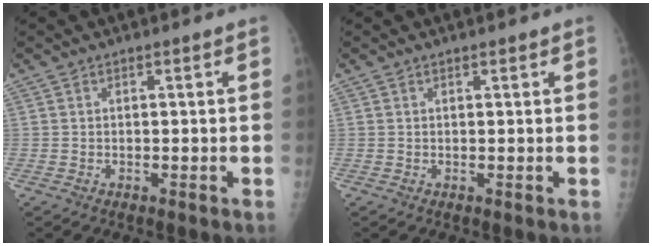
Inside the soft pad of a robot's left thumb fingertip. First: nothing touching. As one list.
[{"total": 1.0, "force": [0.8, 0.2, 0.6], "torque": [-0.008, -0.003, 0.011]}]